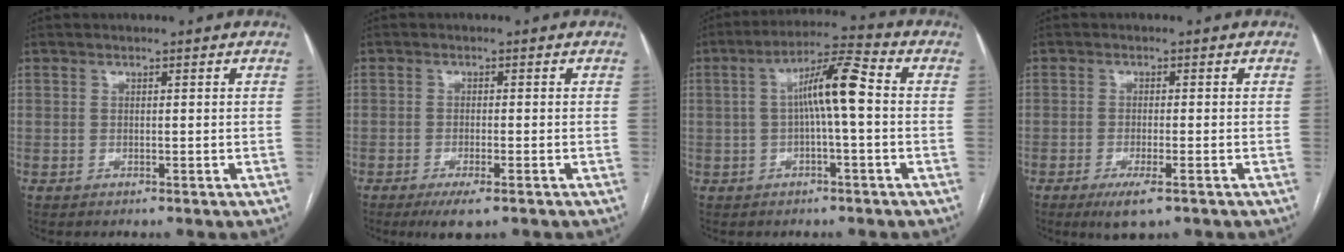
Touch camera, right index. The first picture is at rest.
{"total": 4.2, "force": [-2.6, 0.6, 3.2], "torque": [-0.056, -0.011, -0.041]}
{"total": 8.0, "force": [0.0, 0.7, 8.0], "torque": [-0.141, 0.027, -0.003]}
{"total": 4.6, "force": [-2.7, 0.7, 3.6], "torque": [-0.067, -0.011, -0.043]}